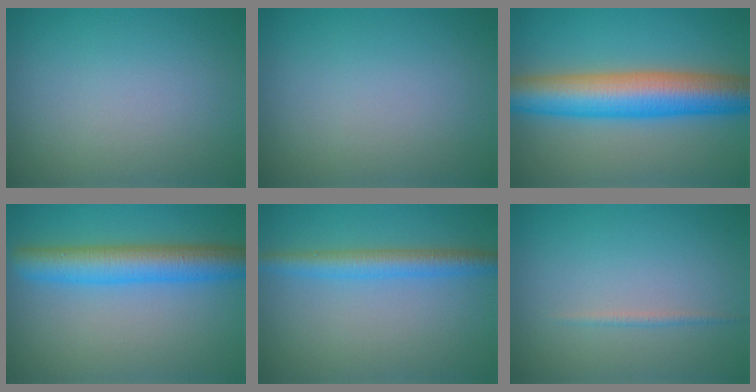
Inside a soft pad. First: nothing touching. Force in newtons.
{"total": 0.0}
{"total": 9.6, "press": 9.6, "slide": 0.3}
{"total": 6.3, "press": 6.3, "slide": 0.2}
{"total": 3.5, "press": 3.5, "slide": 0.1}
{"total": 0.8, "press": 0.7, "slide": 0.1}